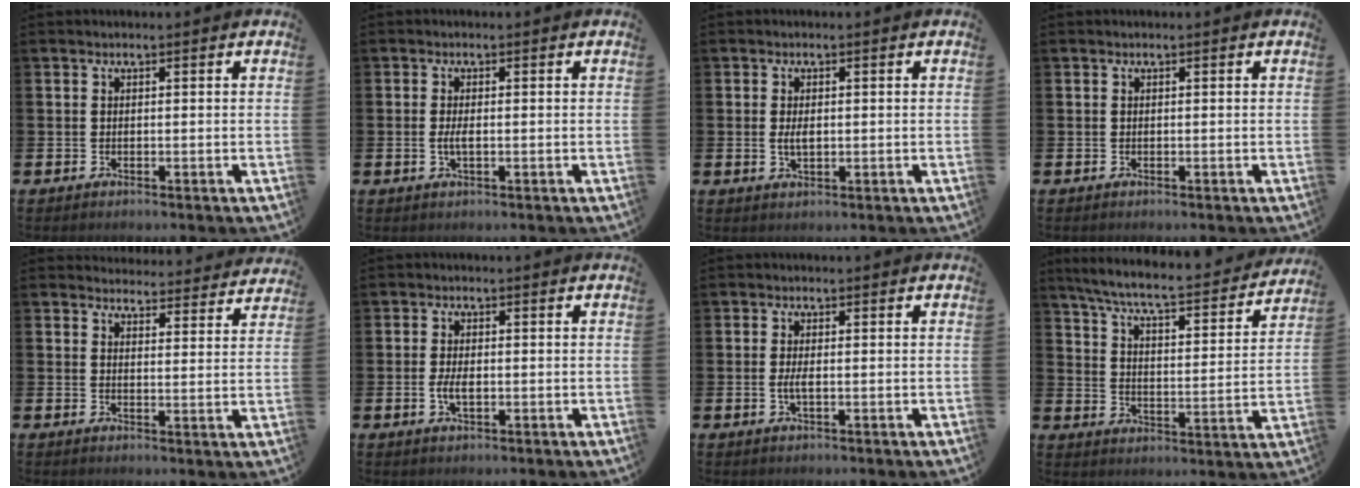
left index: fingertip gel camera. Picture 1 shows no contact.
{"total": 1.7, "force": [-0.2, 0.6, 1.5], "torque": [-0.023, -0.001, -0.006]}
{"total": 2.0, "force": [0.1, 1.0, 1.7], "torque": [-0.021, 0.000, -0.002]}
{"total": 0.0}
{"total": 4.0, "force": [3.9, 0.7, -0.1], "torque": [-0.001, -0.030, 0.069]}
{"total": 2.7, "force": [-0.4, 1.3, 2.3], "torque": [-0.046, -0.003, -0.011]}
{"total": 1.7, "force": [-0.2, 0.5, 1.6], "torque": [-0.023, -0.003, -0.006]}
{"total": 6.7, "force": [6.0, 0.5, 2.9], "torque": [-0.086, -0.045, 0.098]}